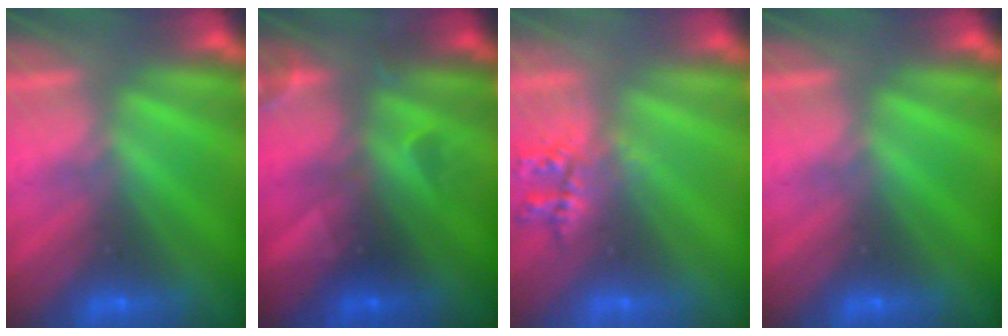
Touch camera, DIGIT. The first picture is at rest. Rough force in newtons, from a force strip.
{"total": 2.4}
{"total": 2.2}
{"total": 0.0}